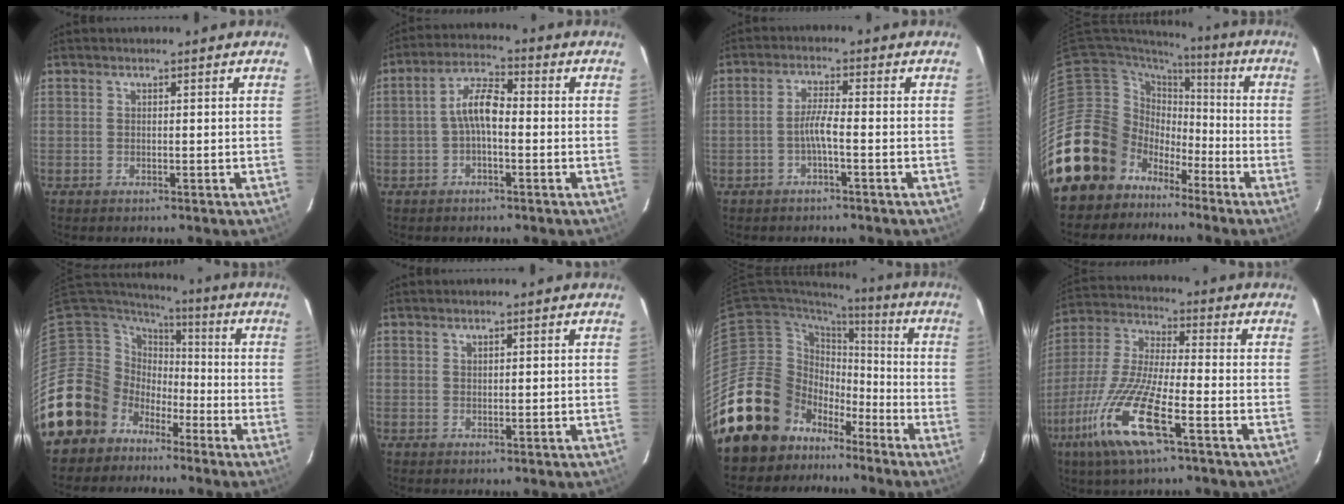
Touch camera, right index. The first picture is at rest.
{"total": 5.9, "force": [-1.0, 2.3, 5.3], "torque": [-0.109, 0.020, -0.021]}
{"total": 3.3, "force": [-1.4, 0.0, 2.9], "torque": [-0.062, 0.005, -0.028]}
{"total": 18.1, "force": [-9.7, 14.7, 4.2], "torque": [-0.122, 0.051, -0.163]}
{"total": 13.7, "force": [-7.2, 11.5, 1.7], "torque": [-0.068, 0.033, -0.131]}
{"total": 0.9, "force": [0.5, 0.4, 0.7], "torque": [-0.011, 0.004, 0.009]}
{"total": 19.7, "force": [-12.0, 14.7, 5.2], "torque": [-0.139, 0.053, -0.194]}
{"total": 16.7, "force": [-8.3, 3.2, 14.2], "torque": [-0.312, -0.025, -0.170]}